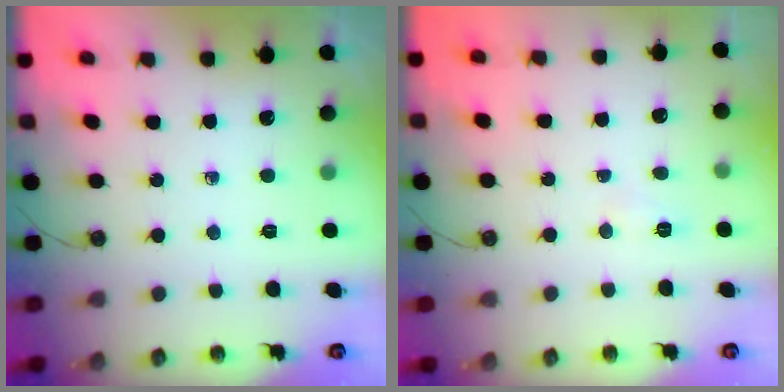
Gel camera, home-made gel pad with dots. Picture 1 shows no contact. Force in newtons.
{"total": 4.0, "press": 4.0, "slide": 0.4}